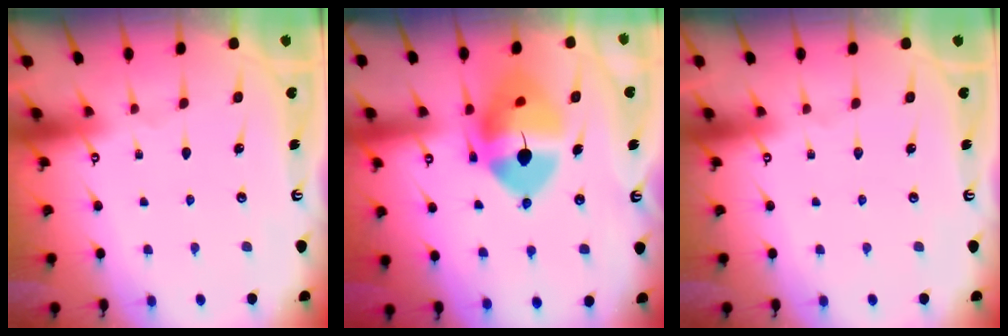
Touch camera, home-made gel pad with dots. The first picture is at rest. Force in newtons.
{"total": 13.9, "press": 13.8, "slide": 1.9}
{"total": 0.0}